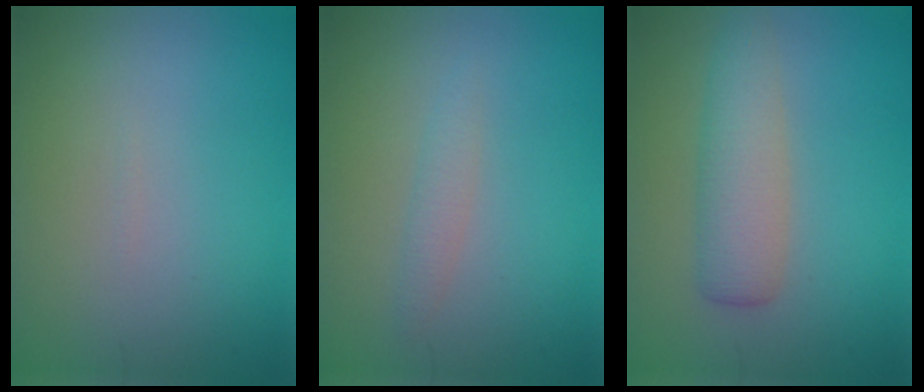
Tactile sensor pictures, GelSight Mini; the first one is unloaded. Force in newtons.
{"total": 1.3, "press": 1.3, "slide": 0.0}
{"total": 3.9, "press": 3.9, "slide": 0.1}